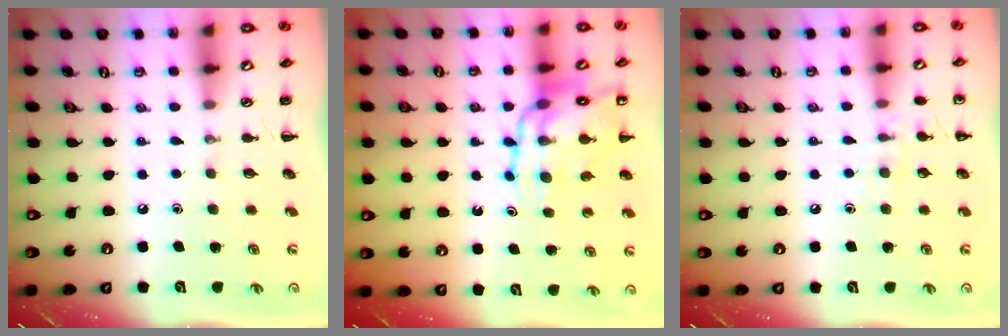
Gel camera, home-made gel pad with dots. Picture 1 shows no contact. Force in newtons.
{"total": 13.0, "press": 12.6, "slide": 3.3}
{"total": 7.5, "press": 7.2, "slide": 2.0}